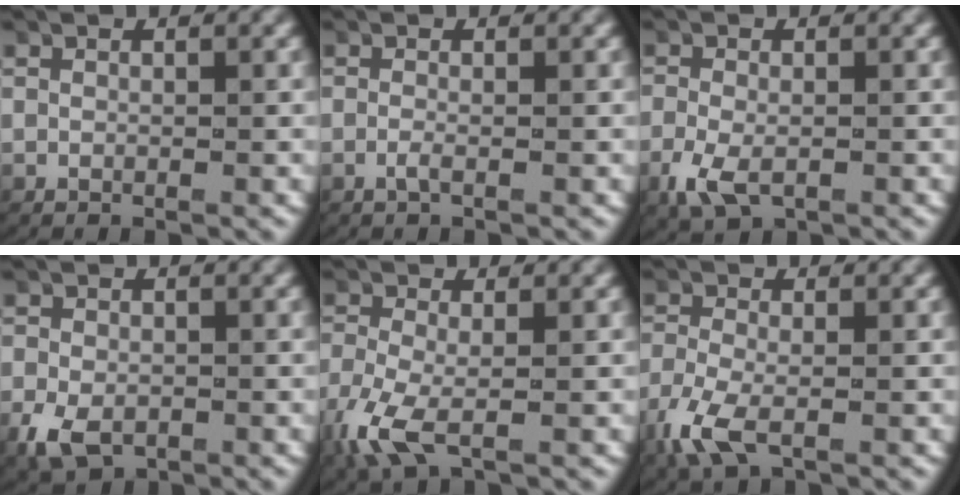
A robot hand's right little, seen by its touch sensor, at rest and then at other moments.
{"total": 0.8, "force": [-0.7, -0.1, 0.5], "torque": [-0.016, -0.006, -0.011]}
{"total": 3.3, "force": [-1.7, 2.1, 1.9], "torque": [-0.062, -0.022, -0.019]}
{"total": 4.0, "force": [-2.0, 2.8, 2.0], "torque": [-0.057, -0.027, -0.020]}
{"total": 3.6, "force": [-1.6, 2.0, 2.6], "torque": [-0.081, -0.020, -0.021]}
{"total": 3.6, "force": [-1.9, 1.9, 2.3], "torque": [-0.070, -0.016, -0.028]}